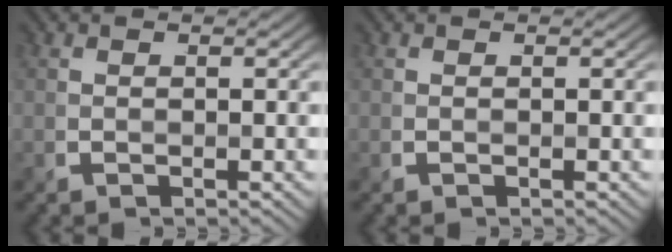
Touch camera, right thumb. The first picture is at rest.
{"total": 0.0}